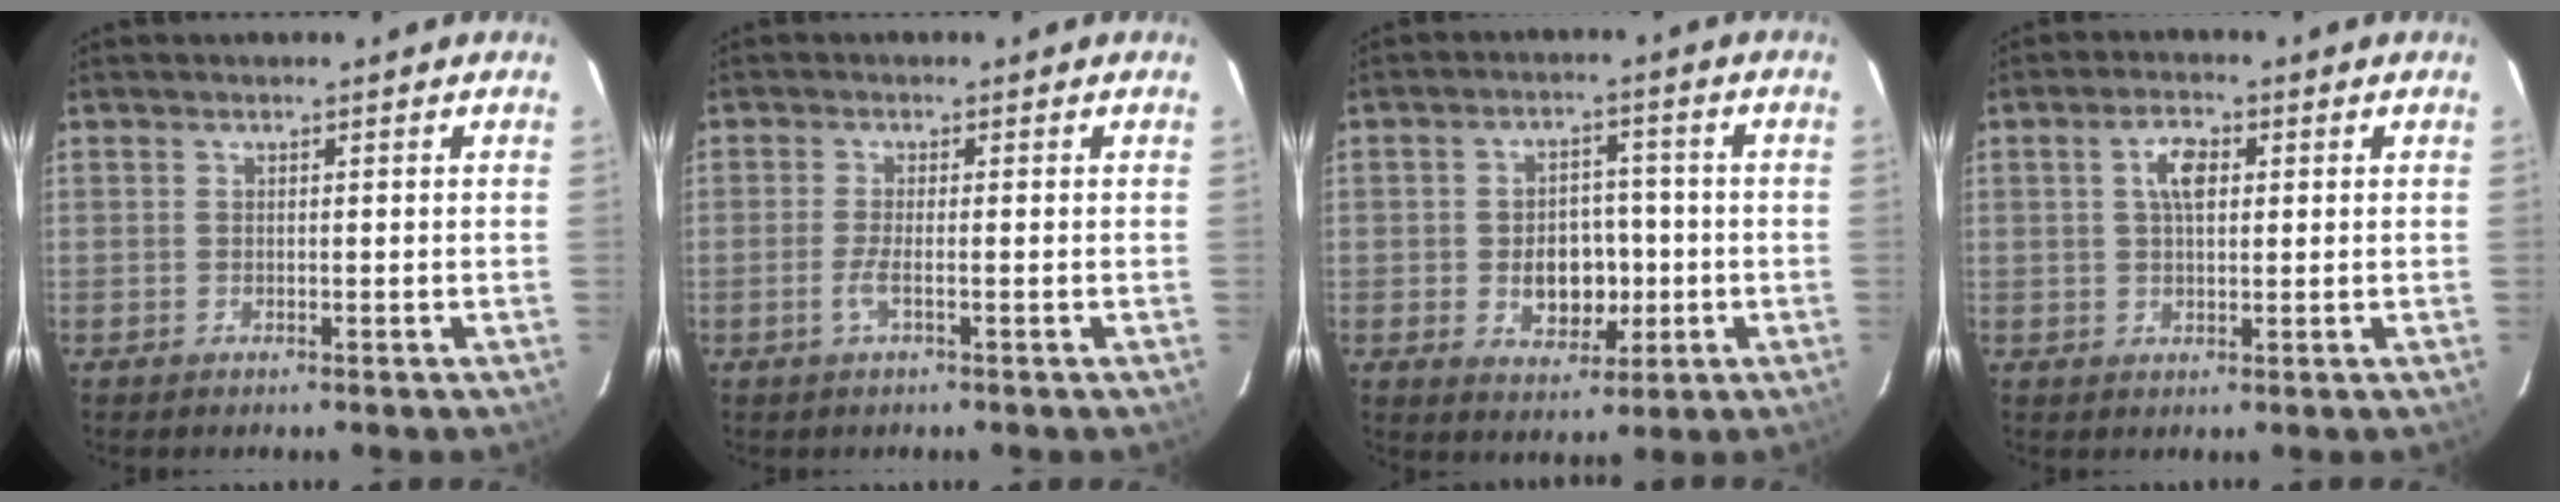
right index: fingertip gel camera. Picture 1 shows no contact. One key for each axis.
{"total": 2.2, "fx": -1.0, "fy": -0.1, "fz": 2.0, "tx": -0.044, "ty": -0.003, "tz": -0.021}
{"total": 7.8, "fx": -1.4, "fy": 5.9, "fz": 5.0, "tx": -0.099, "ty": 0.006, "tz": -0.007}
{"total": 4.5, "fx": 1.2, "fy": 2.2, "fz": 3.7, "tx": -0.068, "ty": 0.012, "tz": 0.022}